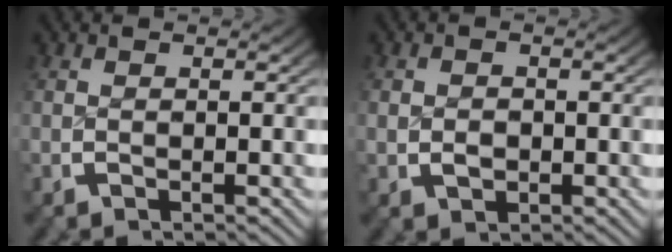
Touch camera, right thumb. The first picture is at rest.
{"total": 1.7, "force": [-0.2, 1.5, 0.8], "torque": [-0.012, -0.005, 0.000]}